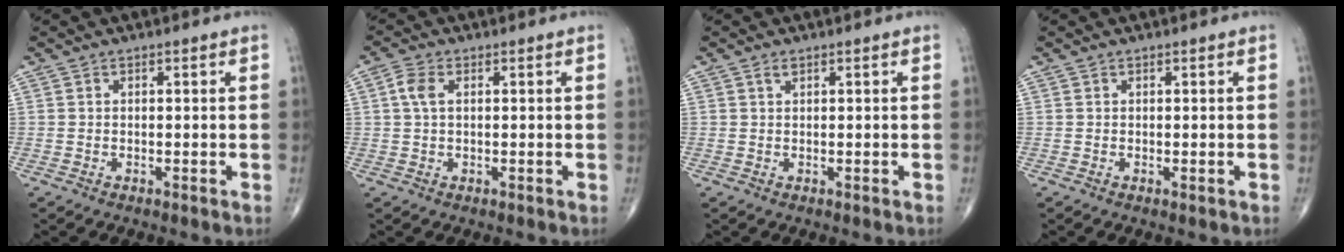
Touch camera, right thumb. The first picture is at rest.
{"total": 3.4, "force": [0.8, 1.9, 2.6], "torque": [-0.064, 0.011, 0.015]}
{"total": 1.0, "force": [0.6, 0.5, 0.6], "torque": [-0.010, 0.002, 0.012]}
{"total": 0.0}